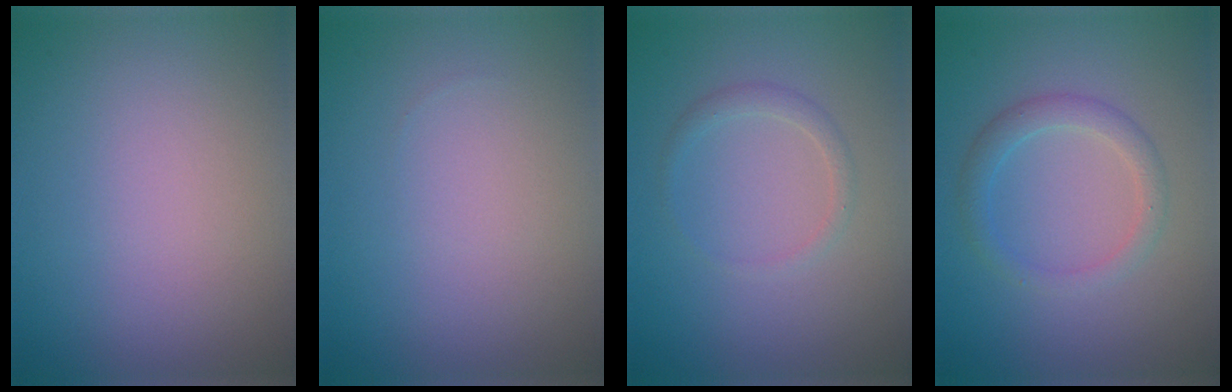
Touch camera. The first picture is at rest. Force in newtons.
{"total": 0.0}
{"total": 1.2, "press": 1.2, "slide": 0.2}
{"total": 2.2, "press": 2.2, "slide": 0.1}